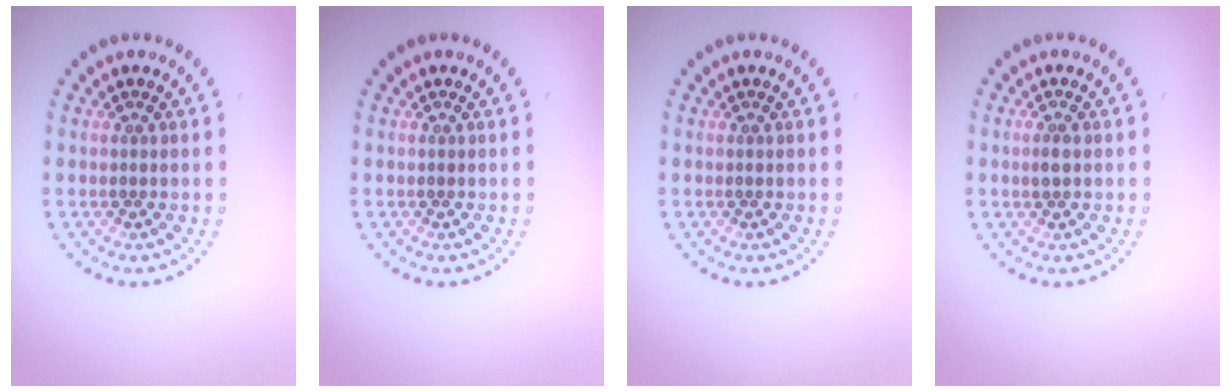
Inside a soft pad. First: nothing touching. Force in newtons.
{"total": 0.0}
{"total": 0.0}
{"total": 1.0, "press": 1.0, "slide": 0.1}